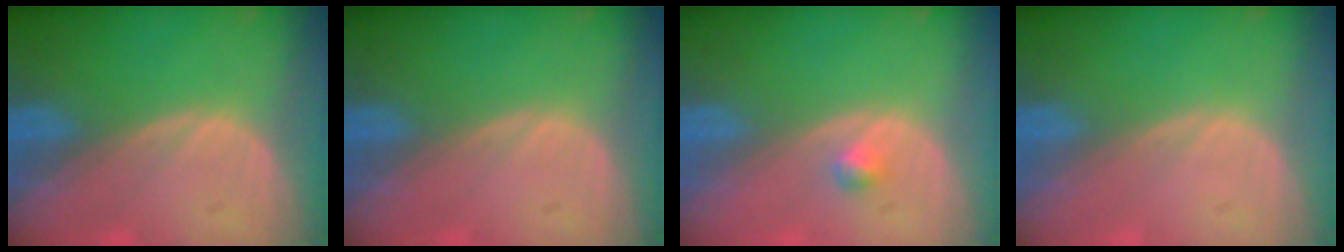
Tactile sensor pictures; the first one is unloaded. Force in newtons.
{"total": 0.0}
{"total": 1.1, "press": 1.1, "slide": 0.1}
{"total": 0.0}